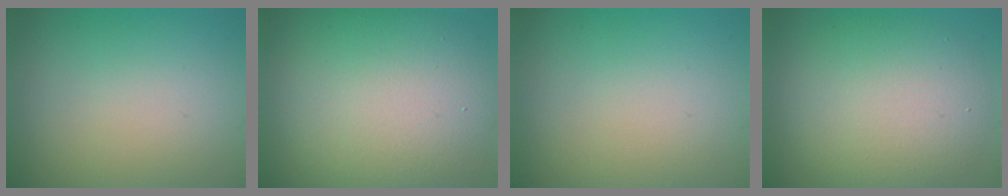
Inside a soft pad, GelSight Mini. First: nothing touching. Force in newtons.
{"total": 13.1, "press": 13.1, "slide": 0.7}
{"total": 0.0}
{"total": 7.9, "press": 7.9, "slide": 0.2}